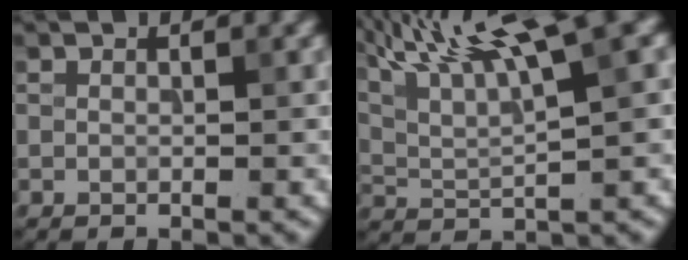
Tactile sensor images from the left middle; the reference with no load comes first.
{"total": 12.9, "force": [8.0, 3.0, 9.6], "torque": [-0.147, 0.037, 0.109]}